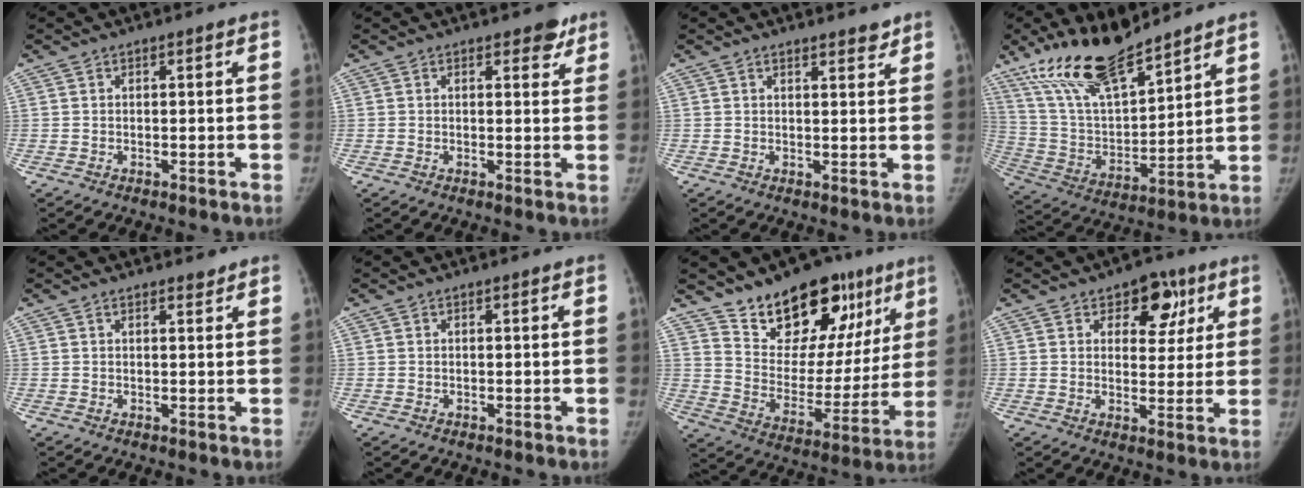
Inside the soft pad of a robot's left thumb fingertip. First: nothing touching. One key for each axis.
{"total": 3.1, "fx": 2.2, "fy": 1.7, "fz": 1.4, "tx": 0.008, "ty": -0.010, "tz": 0.025}
{"total": 2.8, "fx": 2.4, "fy": 0.9, "fz": 1.2, "tx": -0.001, "ty": -0.016, "tz": 0.033}
{"total": 18.4, "fx": 14.1, "fy": 5.7, "fz": 10.4, "tx": -0.161, "ty": -0.069, "tz": 0.273}
{"total": 1.6, "fx": 1.4, "fy": 0.6, "fz": 0.4, "tx": 0.005, "ty": -0.009, "tz": 0.019}
{"total": 0.0}
{"total": 22.7, "fx": 14.9, "fy": 12.4, "fz": 11.8, "tx": -0.113, "ty": -0.066, "tz": 0.236}
{"total": 9.0, "fx": 4.6, "fy": 5.8, "fz": 5.2, "tx": -0.022, "ty": -0.017, "tz": 0.062}